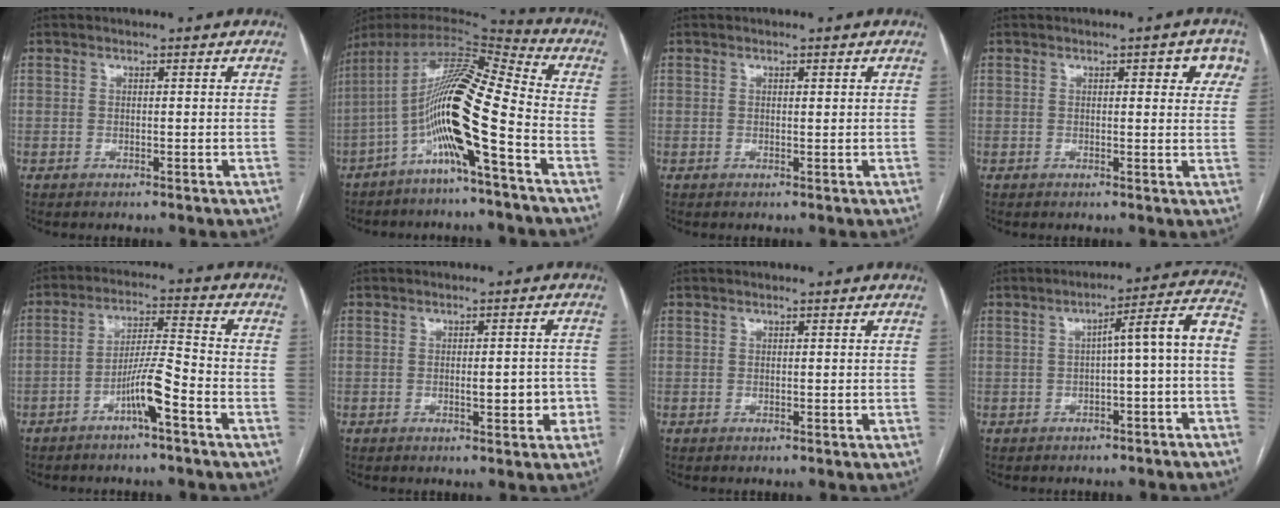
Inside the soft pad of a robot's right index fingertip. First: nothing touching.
{"total": 15.2, "force": [-5.6, 0.4, 14.1], "torque": [-0.266, 0.016, -0.108]}
{"total": 0.5, "force": [0.2, 0.1, 0.5], "torque": [-0.008, -0.002, 0.003]}
{"total": 4.9, "force": [2.2, 1.7, 4.0], "torque": [-0.032, 0.009, 0.020]}
{"total": 6.9, "force": [-3.7, -0.1, 5.8], "torque": [-0.110, 0.011, -0.065]}
{"total": 3.8, "force": [-1.1, 1.0, 3.5], "torque": [-0.048, 0.006, -0.010]}
{"total": 0.0}
{"total": 8.6, "force": [-1.6, 0.3, 8.5], "torque": [-0.106, 0.037, -0.024]}